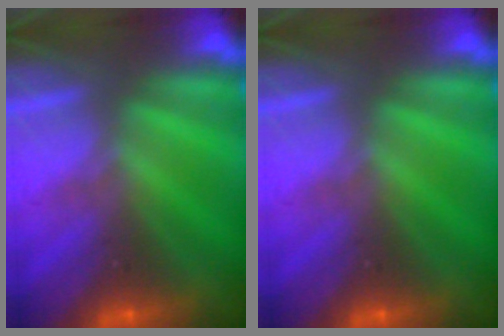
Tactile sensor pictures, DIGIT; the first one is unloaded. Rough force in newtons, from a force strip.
{"total": 0.0}